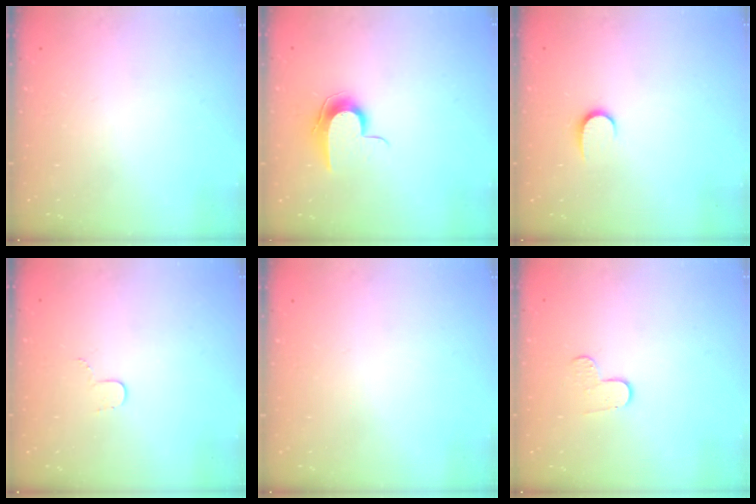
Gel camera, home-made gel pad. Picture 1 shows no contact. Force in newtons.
{"total": 8.9, "press": 8.9, "slide": 0.9}
{"total": 5.4, "press": 5.4, "slide": 0.6}
{"total": 3.4, "press": 3.4, "slide": 0.4}
{"total": 0.0}
{"total": 6.2, "press": 6.2, "slide": 0.6}